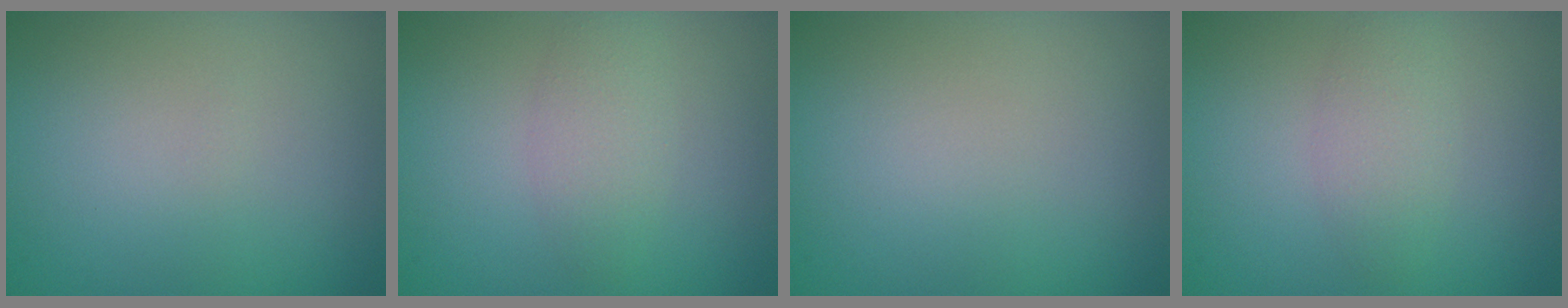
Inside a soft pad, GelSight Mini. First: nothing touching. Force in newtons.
{"total": 2.3, "press": 2.3, "slide": 0.1}
{"total": 0.0}
{"total": 2.3, "press": 2.3, "slide": 0.1}